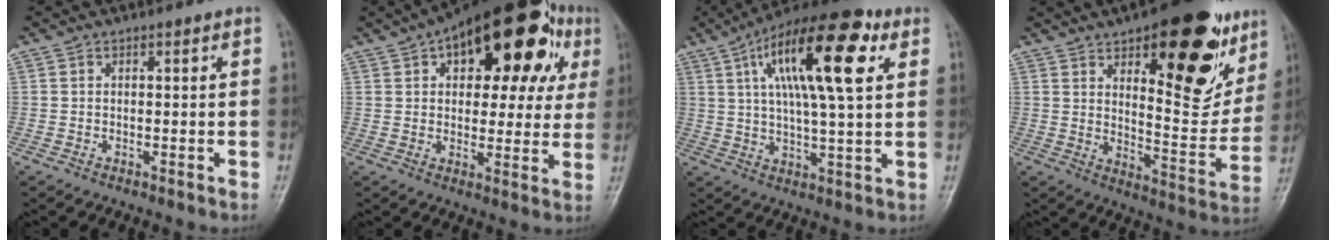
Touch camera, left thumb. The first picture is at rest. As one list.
[{"total": 24.4, "force": [10.0, 12.1, 18.6], "torque": [-0.225, 0.021, 0.136]}, {"total": 20.0, "force": [7.1, 6.2, 17.7], "torque": [-0.281, 0.001, 0.109]}, {"total": 24.2, "force": [12.5, 9.8, 18.2], "torque": [-0.192, -0.055, 0.180]}]